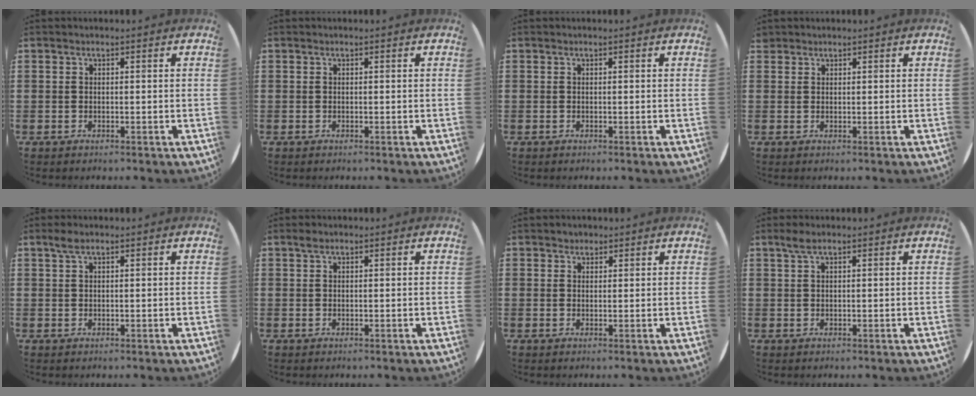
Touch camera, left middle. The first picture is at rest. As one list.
[{"total": 0.0}, {"total": 0.0}, {"total": 0.8, "force": [0.8, 0.3, -0.1], "torque": [0.000, 0.002, 0.016]}, {"total": 1.3, "force": [0.8, 0.4, 0.9], "torque": [-0.019, 0.005, 0.013]}, {"total": 0.7, "force": [0.5, 0.3, 0.3], "torque": [-0.007, 0.004, 0.008]}, {"total": 1.1, "force": [1.0, 0.4, -0.1], "torque": [0.008, -0.001, 0.017]}, {"total": 1.4, "force": [0.9, 0.3, 1.0], "torque": [-0.022, 0.004, 0.016]}]